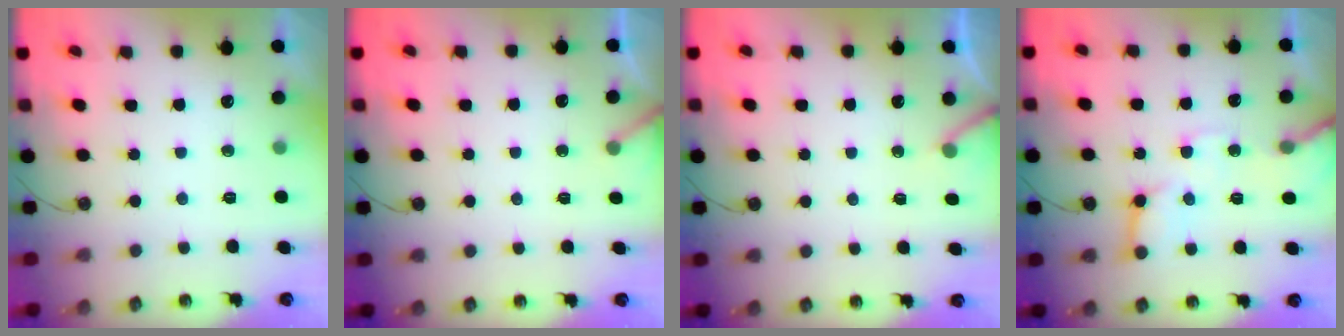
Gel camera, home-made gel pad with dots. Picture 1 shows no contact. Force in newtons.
{"total": 2.8, "press": 2.8, "slide": 0.2}
{"total": 4.8, "press": 4.8, "slide": 0.3}
{"total": 11.8, "press": 11.7, "slide": 1.7}